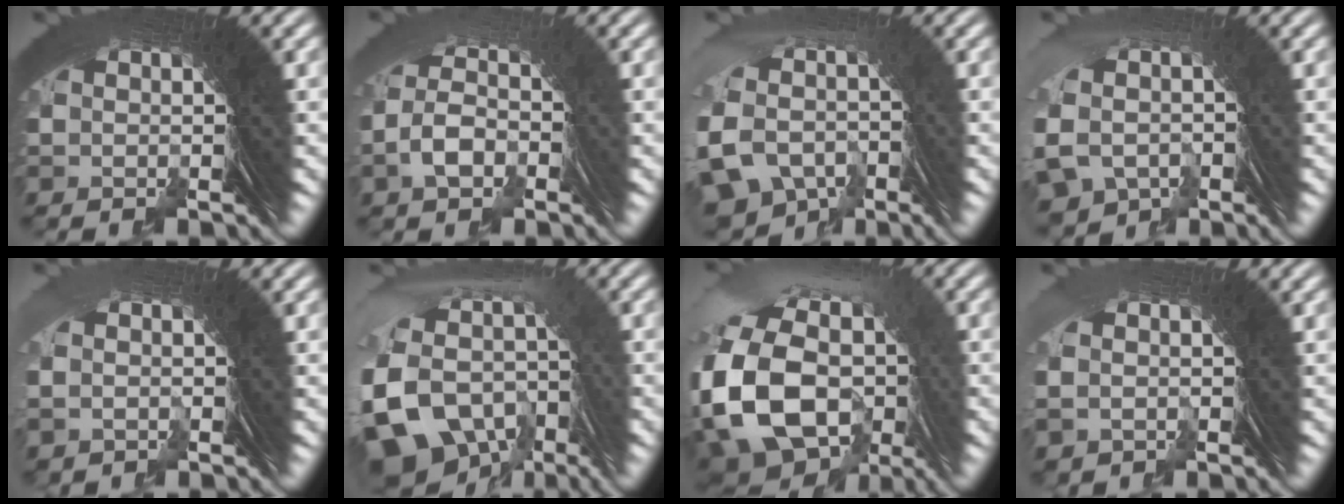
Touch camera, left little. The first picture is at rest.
{"total": 1.8, "force": [-0.3, 1.2, 1.3], "torque": [-0.029, 0.012, -0.007]}
{"total": 7.2, "force": [-3.6, 5.7, 2.4], "torque": [-0.067, -0.036, -0.047]}
{"total": 4.3, "force": [-2.4, 3.5, 0.7], "torque": [-0.023, -0.007, -0.040]}
{"total": 0.6, "force": [-0.1, 0.3, -0.6], "torque": [0.011, 0.005, -0.003]}
{"total": 11.1, "force": [-3.0, 9.0, 5.8], "torque": [-0.149, -0.054, -0.032]}
{"total": 12.9, "force": [-0.9, 9.4, 8.8], "torque": [-0.204, -0.043, 0.002]}
{"total": 0.6, "force": [-0.1, 0.5, -0.4], "torque": [0.006, 0.001, 0.003]}